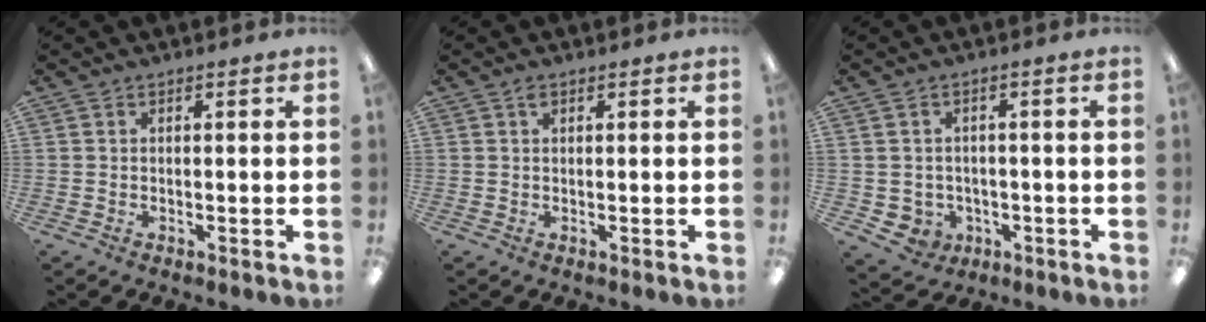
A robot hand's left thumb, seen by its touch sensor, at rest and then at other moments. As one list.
[{"total": 1.1, "force": [0.6, 0.6, 0.7], "torque": [-0.016, 0.003, 0.010]}, {"total": 3.3, "force": [-0.1, 3.3, 0.5], "torque": [-0.018, 0.003, 0.000]}]